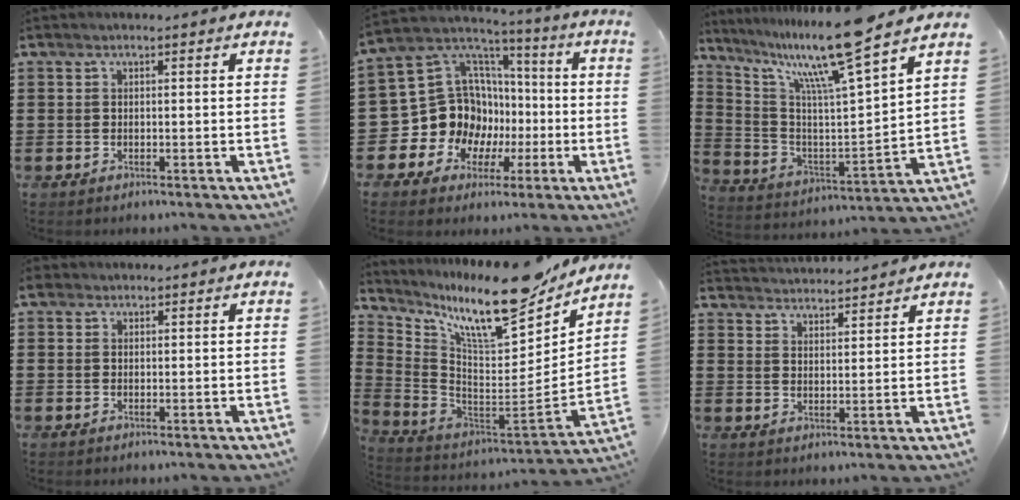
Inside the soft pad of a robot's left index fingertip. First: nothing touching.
{"total": 14.1, "force": [-1.8, 13.0, 5.2], "torque": [-0.157, -0.025, -0.011]}
{"total": 13.8, "force": [10.9, 0.1, 8.5], "torque": [-0.185, -0.064, 0.177]}
{"total": 1.1, "force": [0.7, 0.8, 0.3], "torque": [-0.009, 0.006, 0.014]}
{"total": 14.9, "force": [11.4, 3.1, 9.1], "torque": [-0.180, -0.081, 0.191]}
{"total": 3.3, "force": [3.2, -0.3, -0.4], "torque": [-0.003, -0.017, 0.058]}